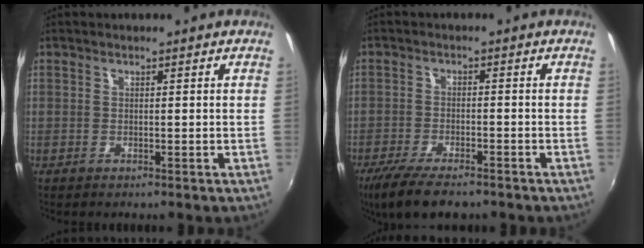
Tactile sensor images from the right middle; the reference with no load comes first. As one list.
[{"total": 10.0, "force": [-7.7, 2.8, 5.7], "torque": [-0.135, -0.034, -0.135]}]